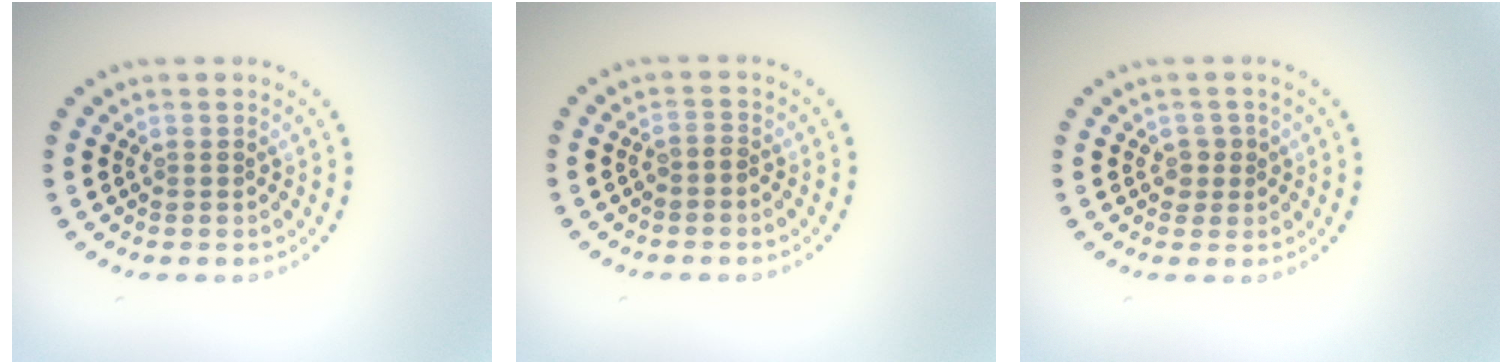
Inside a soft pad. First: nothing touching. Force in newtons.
{"total": 0.6, "press": 0.3, "slide": 0.5}
{"total": 1.4, "press": 1.2, "slide": 0.7}